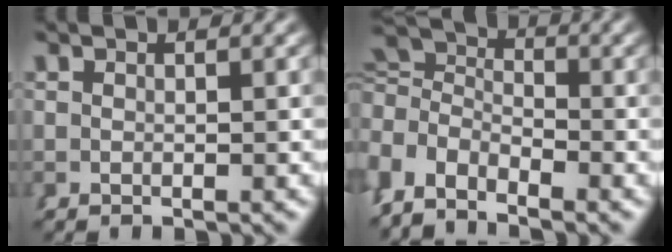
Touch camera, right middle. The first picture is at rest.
{"total": 6.3, "force": [0.9, 5.3, 3.3], "torque": [-0.078, -0.011, 0.008]}